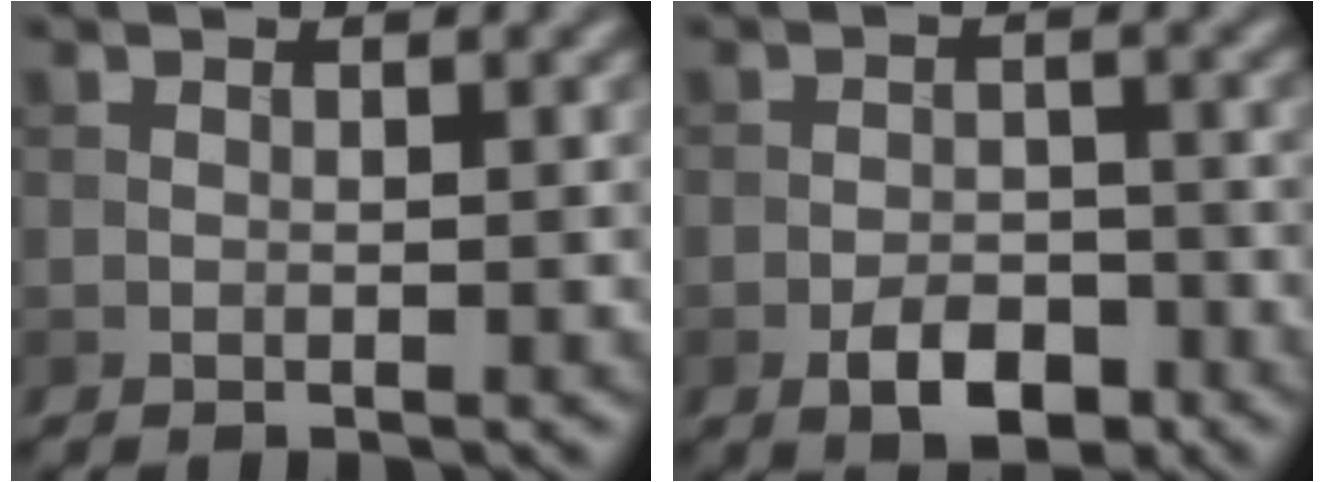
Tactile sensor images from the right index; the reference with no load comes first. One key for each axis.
{"total": 3.8, "fx": -2.1, "fy": 2.1, "fz": 2.4, "tx": -0.035, "ty": 0.000, "tz": -0.036}